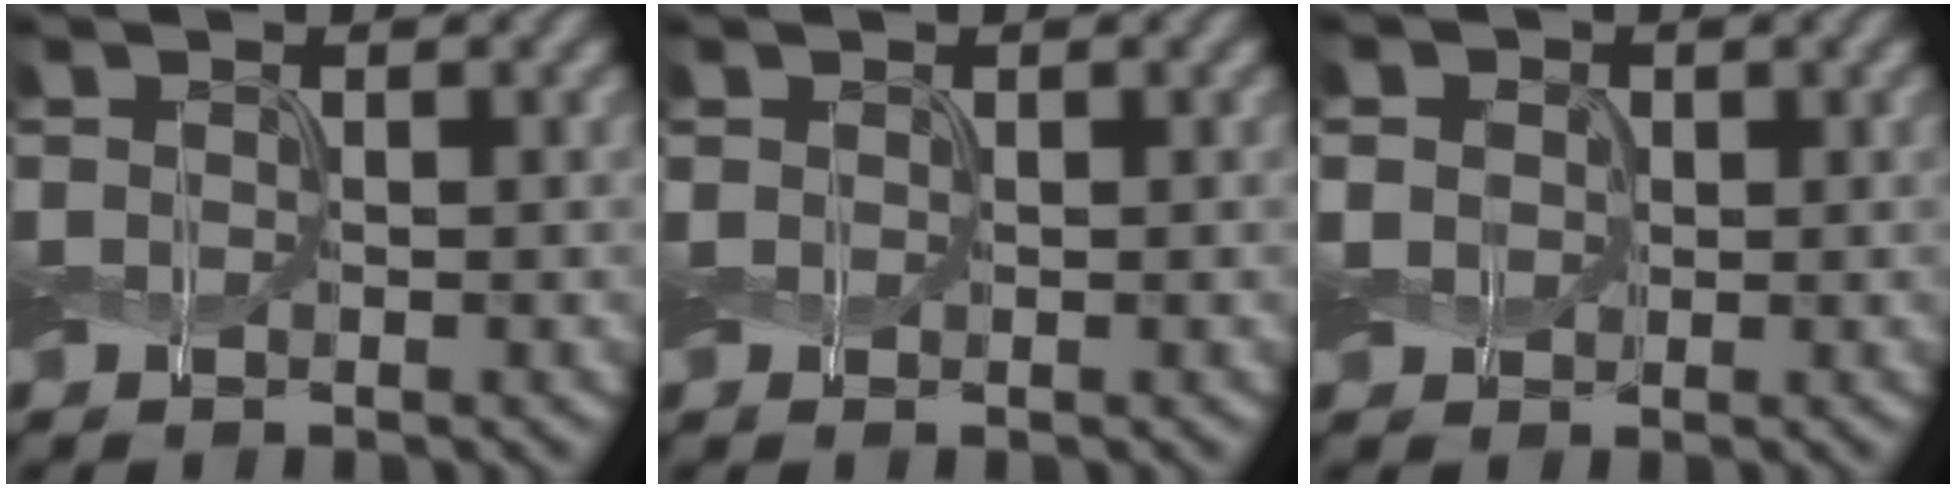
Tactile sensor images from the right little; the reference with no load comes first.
{"total": 0.0}
{"total": 3.6, "force": [0.9, 3.0, 1.7], "torque": [-0.047, 0.013, 0.002]}